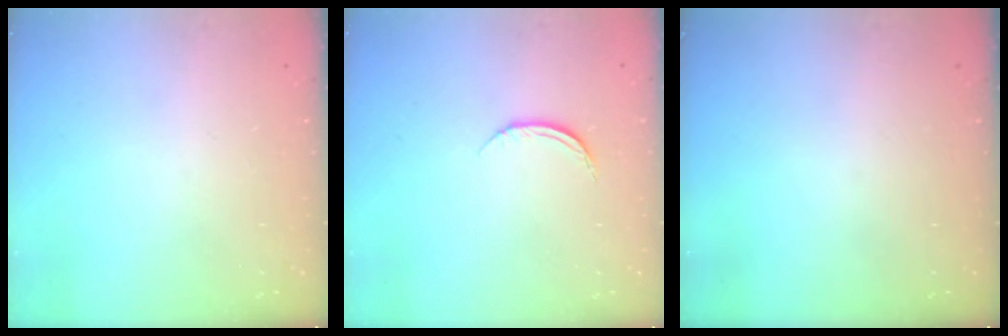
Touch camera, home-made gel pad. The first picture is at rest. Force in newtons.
{"total": 5.0, "press": 4.9, "slide": 0.6}
{"total": 0.0}